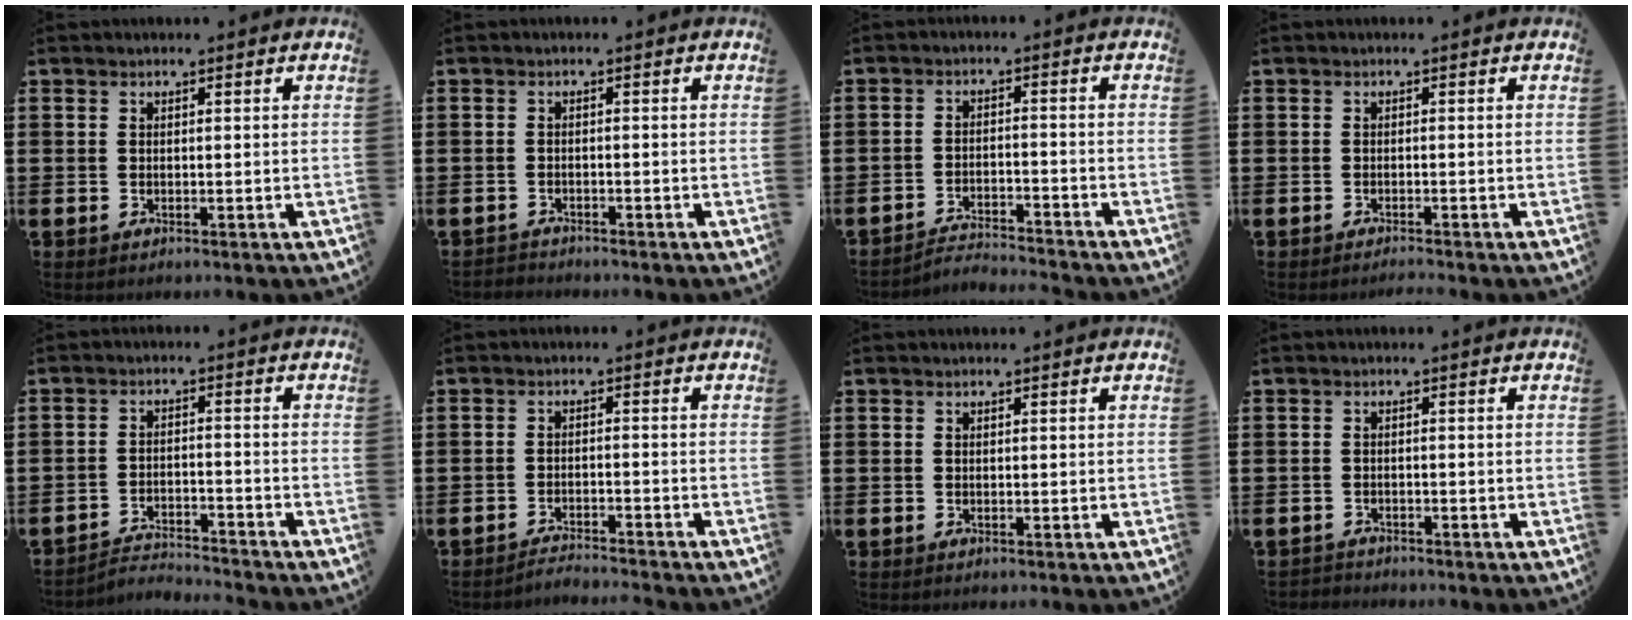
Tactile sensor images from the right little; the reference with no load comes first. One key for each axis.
{"total": 1.0, "fx": -1.0, "fy": 0.1, "fz": -0.1, "tx": -0.001, "ty": 0.003, "tz": -0.022}
{"total": 2.9, "fx": -2.9, "fy": -0.1, "fz": -0.1, "tx": -0.005, "ty": 0.002, "tz": -0.065}
{"total": 0.7, "fx": -0.6, "fy": -0.1, "fz": 0.2, "tx": -0.003, "ty": -0.003, "tz": -0.013}
{"total": 3.1, "fx": -3.1, "fy": 0.1, "fz": 0.0, "tx": -0.006, "ty": 0.002, "tz": -0.068}
{"total": 2.2, "fx": -2.2, "fy": -0.2, "fz": -0.1, "tx": -0.002, "ty": 0.003, "tz": -0.048}
{"total": 0.0}
{"total": 1.0, "fx": -1.0, "fy": 0.2, "fz": -0.1, "tx": 0.000, "ty": 0.003, "tz": -0.021}